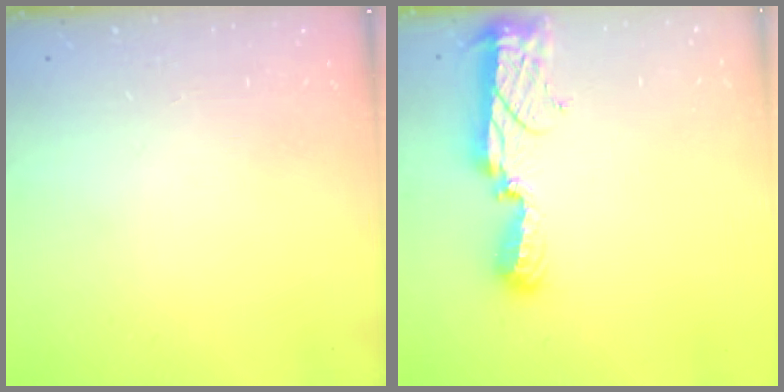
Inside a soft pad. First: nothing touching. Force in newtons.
{"total": 8.7, "press": 8.7, "slide": 0.7}